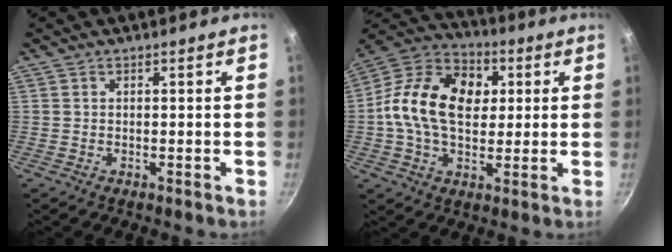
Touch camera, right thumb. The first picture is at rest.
{"total": 18.3, "force": [2.1, 12.6, 13.1], "torque": [-0.202, 0.022, 0.016]}